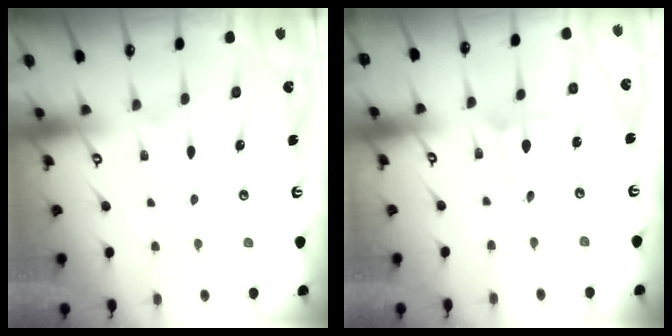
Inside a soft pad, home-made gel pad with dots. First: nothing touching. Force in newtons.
{"total": 2.2, "press": 2.2, "slide": 0.1}